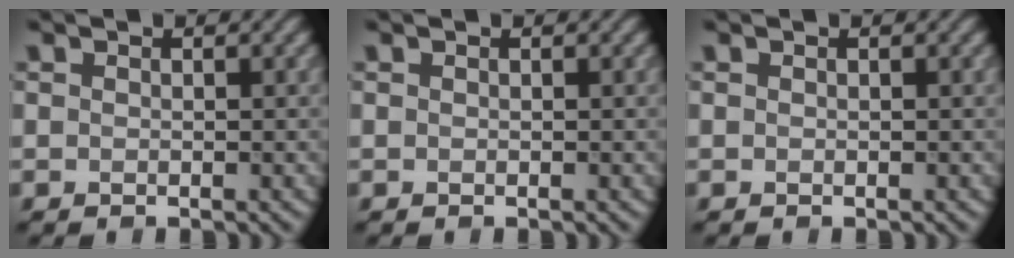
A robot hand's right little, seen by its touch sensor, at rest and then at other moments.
{"total": 0.0}
{"total": 0.0}